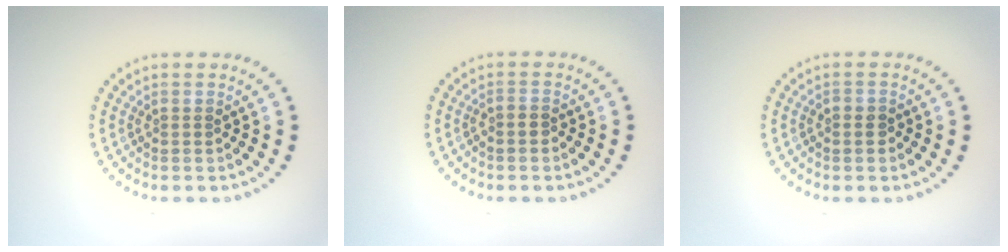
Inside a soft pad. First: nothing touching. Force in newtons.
{"total": 0.8, "press": 0.6, "slide": 0.5}
{"total": 0.8, "press": 0.7, "slide": 0.4}